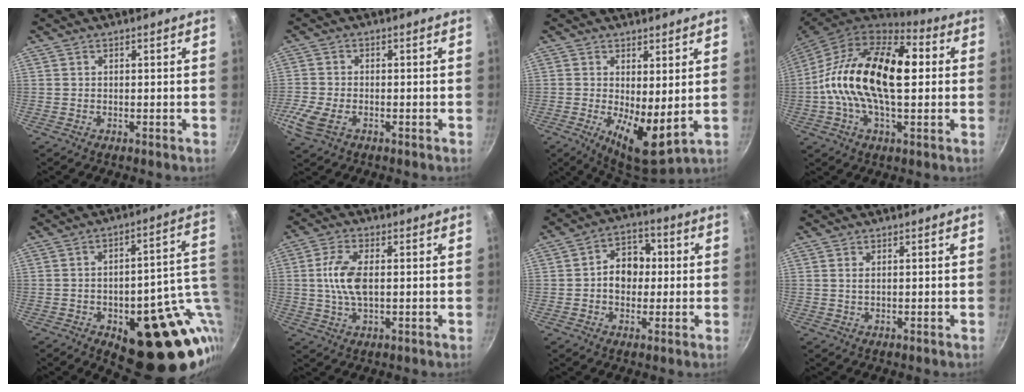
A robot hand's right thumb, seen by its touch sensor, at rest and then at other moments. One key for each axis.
{"total": 6.4, "fx": -2.6, "fy": 3.8, "fz": 4.4, "tx": -0.107, "ty": -0.001, "tz": -0.056}
{"total": 9.4, "fx": 0.3, "fy": 3.5, "fz": 8.7, "tx": -0.125, "ty": -0.027, "tz": 0.012}
{"total": 22.1, "fx": 1.7, "fy": 11.6, "fz": 18.7, "tx": -0.317, "ty": 0.023, "tz": 0.004}
{"total": 23.8, "fx": -4.7, "fy": 11.1, "fz": 20.6, "tx": -0.201, "ty": 0.007, "tz": -0.048}
{"total": 8.0, "fx": 0.5, "fy": 3.9, "fz": 7.0, "tx": -0.142, "ty": 0.006, "tz": 0.004}
{"total": 8.4, "fx": 0.0, "fy": 6.7, "fz": 5.1, "tx": -0.032, "ty": 0.020, "tz": -0.009}
{"total": 1.1, "fx": 0.3, "fy": 0.5, "fz": 0.9, "tx": -0.017, "ty": 0.000, "tz": 0.003}